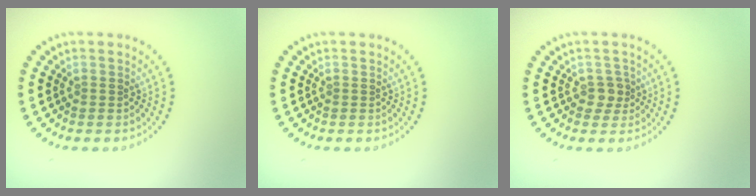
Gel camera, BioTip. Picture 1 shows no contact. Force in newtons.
{"total": 0.0}
{"total": 1.5, "press": 1.3, "slide": 0.7}